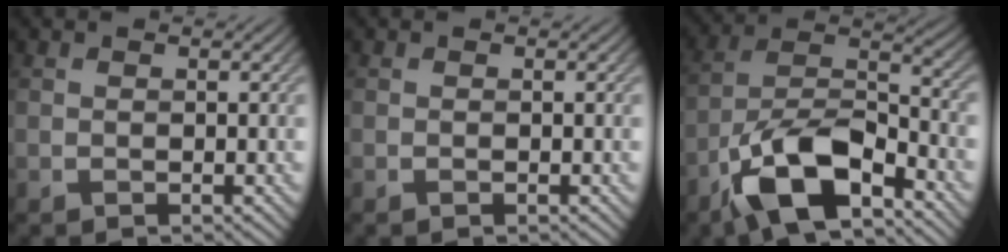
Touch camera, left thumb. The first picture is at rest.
{"total": 0.0}
{"total": 13.1, "force": [-8.2, 5.1, 8.9], "torque": [-0.168, 0.000, -0.172]}